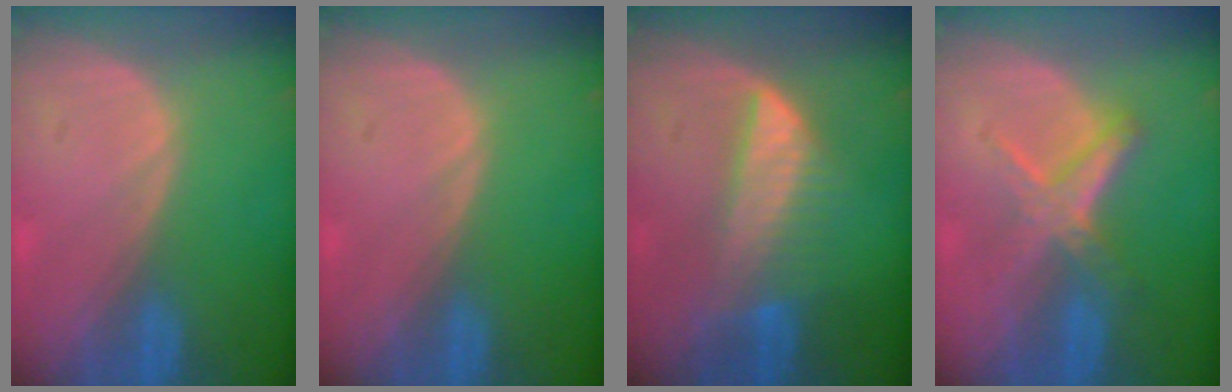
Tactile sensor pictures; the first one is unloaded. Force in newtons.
{"total": 0.0}
{"total": 6.3, "press": 6.3, "slide": 0.2}
{"total": 5.7, "press": 5.5, "slide": 1.8}